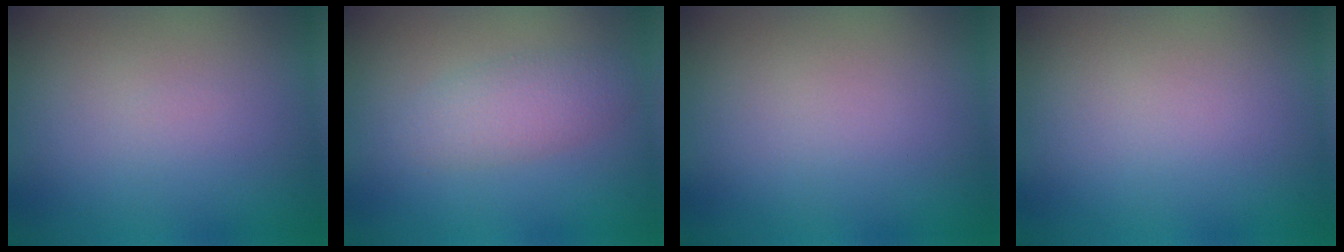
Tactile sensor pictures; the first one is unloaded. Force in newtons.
{"total": 2.3, "press": 2.3, "slide": 0.0}
{"total": 0.0}
{"total": 0.0}